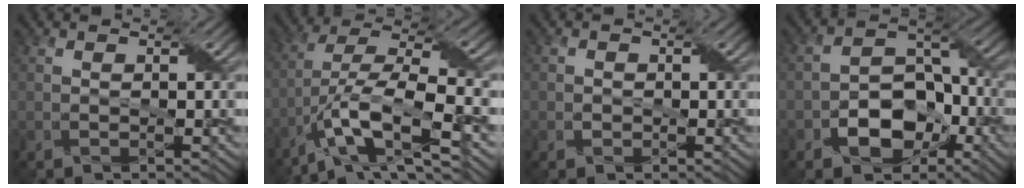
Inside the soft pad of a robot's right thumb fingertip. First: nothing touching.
{"total": 12.7, "force": [-6.0, 4.4, 10.3], "torque": [-0.210, -0.012, -0.106]}
{"total": 0.9, "force": [-0.5, 0.7, -0.2], "torque": [0.004, -0.007, 0.000]}
{"total": 8.1, "force": [-3.9, 5.6, 4.4], "torque": [-0.068, -0.007, -0.068]}